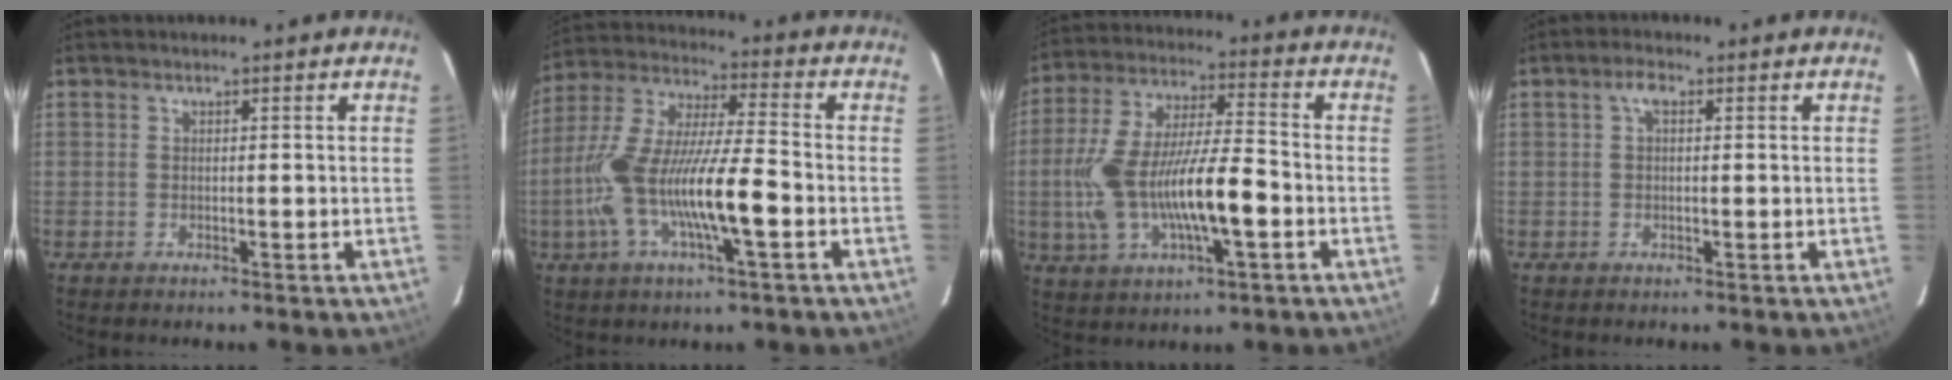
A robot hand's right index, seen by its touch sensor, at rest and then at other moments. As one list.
[{"total": 17.2, "force": [-5.1, 2.9, 16.2], "torque": [-0.323, -0.010, -0.095]}, {"total": 17.6, "force": [-4.0, 5.4, 16.3], "torque": [-0.326, -0.004, -0.067]}, {"total": 2.1, "force": [0.6, 1.0, 1.7], "torque": [-0.034, 0.009, 0.009]}]